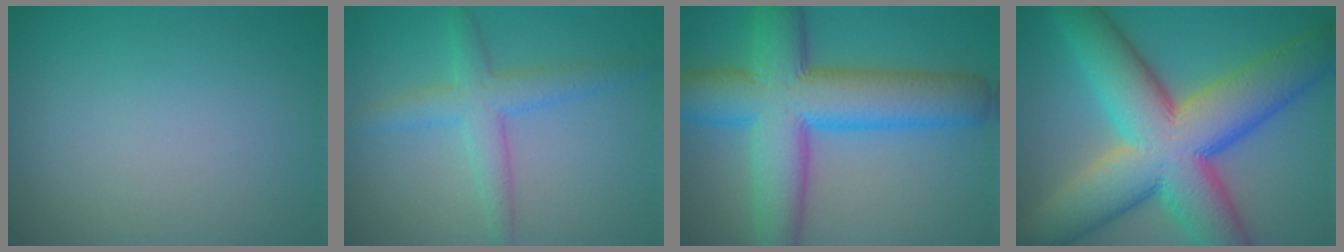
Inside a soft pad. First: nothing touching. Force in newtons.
{"total": 3.7, "press": 3.7, "slide": 0.0}
{"total": 11.7, "press": 11.7, "slide": 0.2}
{"total": 15.8, "press": 15.8, "slide": 0.8}